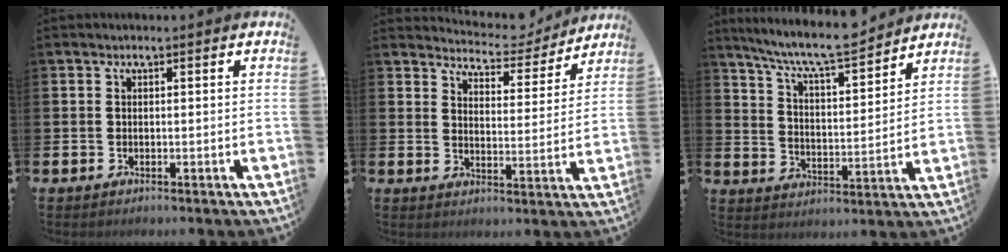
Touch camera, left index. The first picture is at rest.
{"total": 5.4, "force": [5.2, 1.1, 0.5], "torque": [-0.021, -0.040, 0.088]}
{"total": 8.6, "force": [8.0, 0.8, 3.1], "torque": [-0.084, -0.054, 0.140]}